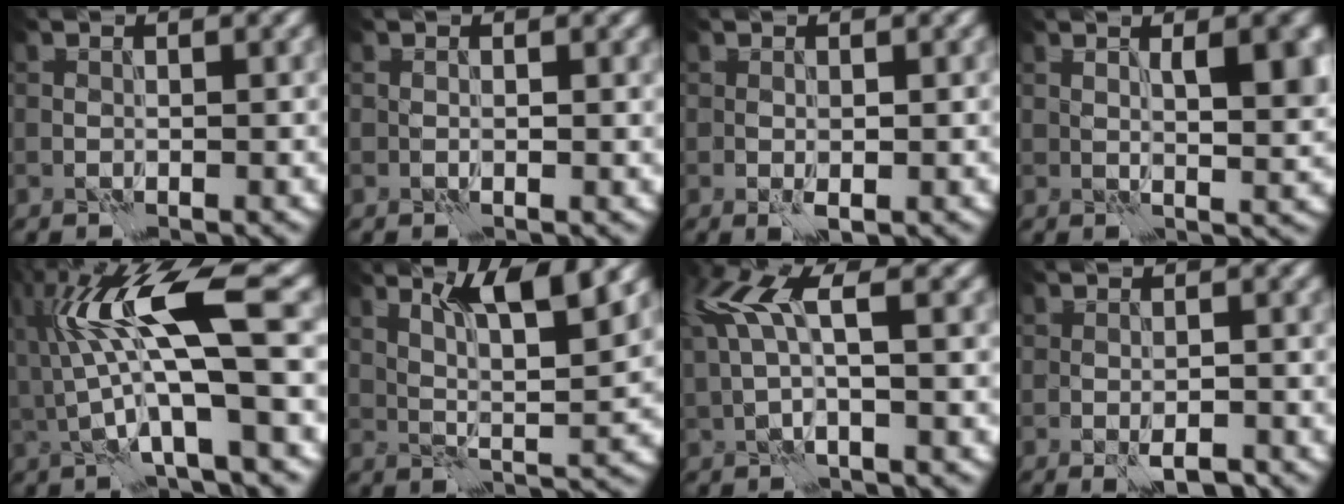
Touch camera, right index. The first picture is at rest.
{"total": 0.9, "force": [0.1, 0.5, 0.8], "torque": [-0.014, -0.002, 0.003]}
{"total": 1.4, "force": [-0.2, 0.7, 1.2], "torque": [-0.023, -0.005, -0.002]}
{"total": 4.7, "force": [1.3, 1.2, 4.4], "torque": [-0.062, 0.001, 0.023]}
{"total": 11.2, "force": [1.2, 2.7, 10.8], "torque": [-0.207, 0.011, 0.022]}
{"total": 5.9, "force": [3.1, 0.9, 5.0], "torque": [-0.086, -0.004, 0.057]}
{"total": 4.6, "force": [1.3, 1.6, 4.1], "torque": [-0.094, 0.008, 0.024]}
{"total": 2.5, "force": [-1.4, 0.7, 2.0], "torque": [-0.040, -0.005, -0.020]}